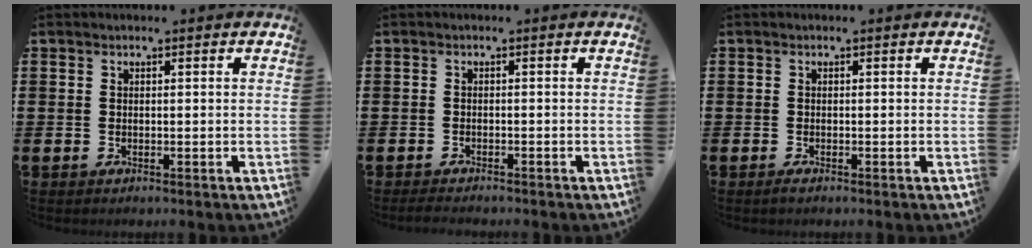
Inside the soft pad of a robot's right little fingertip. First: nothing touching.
{"total": 1.0, "force": [-1.0, 0.1, 0.3], "torque": [-0.008, -0.001, -0.020]}
{"total": 0.6, "force": [-0.3, 0.1, 0.5], "torque": [-0.008, -0.002, -0.005]}